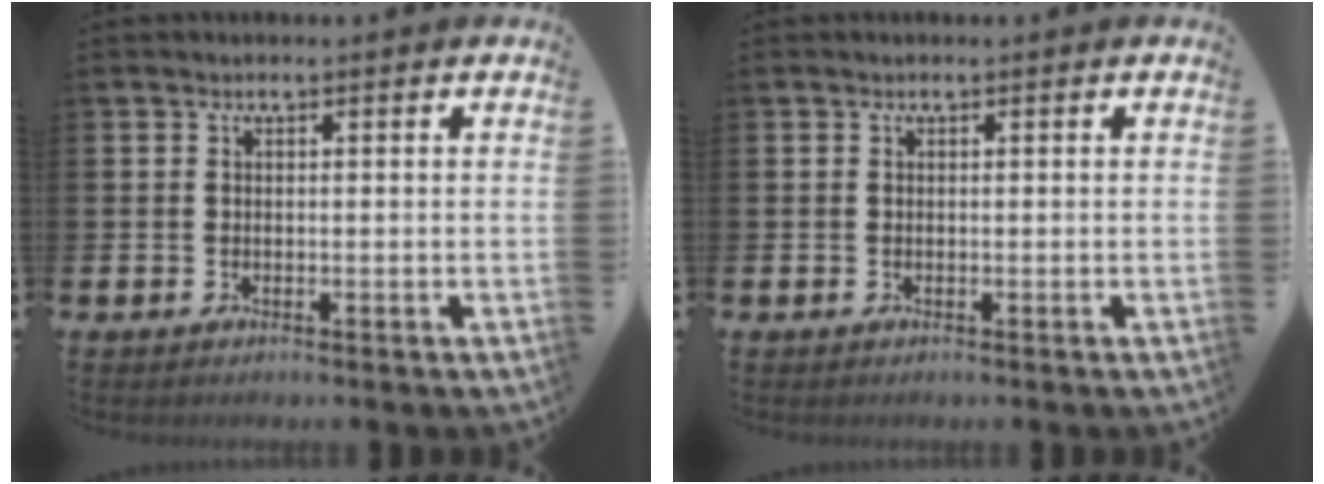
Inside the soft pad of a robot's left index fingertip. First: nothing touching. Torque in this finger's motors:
{"motor_torque": [0.00, 0.00, 0.00, 0.00]}